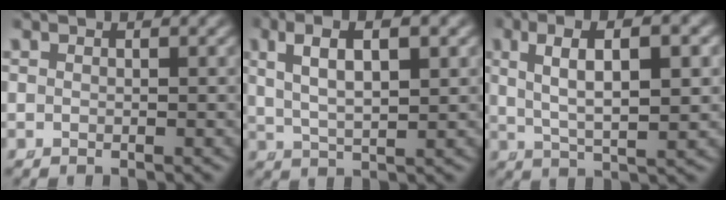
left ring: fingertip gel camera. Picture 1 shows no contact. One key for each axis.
{"total": 5.3, "fx": 2.1, "fy": 2.1, "fz": 4.4, "tx": -0.079, "ty": 0.009, "tz": 0.040}
{"total": 5.5, "fx": 1.6, "fy": 1.5, "fz": 5.1, "tx": -0.084, "ty": 0.006, "tz": 0.033}